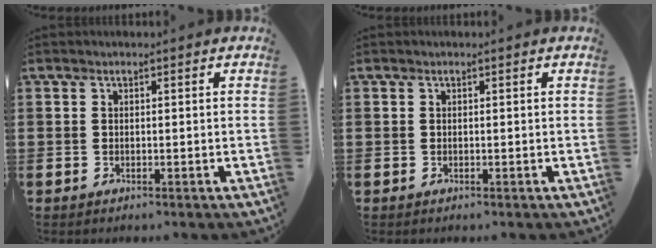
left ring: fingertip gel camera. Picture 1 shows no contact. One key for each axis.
{"total": 0.0}